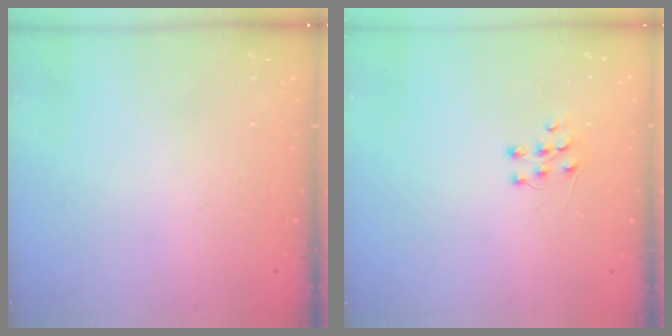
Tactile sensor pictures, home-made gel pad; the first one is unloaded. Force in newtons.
{"total": 4.7, "press": 4.7, "slide": 0.3}